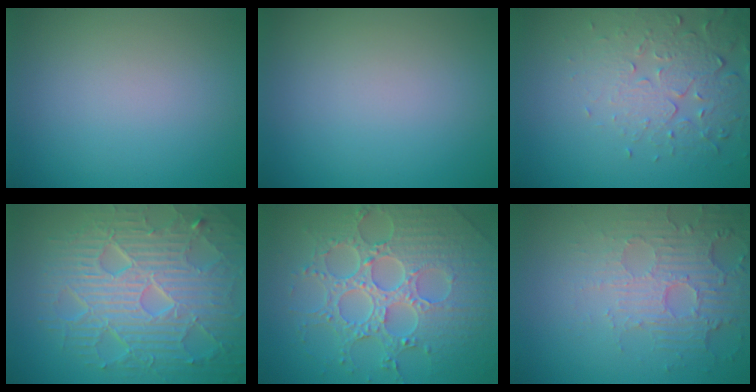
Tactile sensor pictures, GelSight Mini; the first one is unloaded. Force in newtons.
{"total": 0.0}
{"total": 5.0, "press": 3.6, "slide": 3.4}
{"total": 10.2, "press": 6.6, "slide": 7.8}
{"total": 8.1, "press": 5.9, "slide": 5.5}
{"total": 5.5, "press": 3.5, "slide": 4.2}